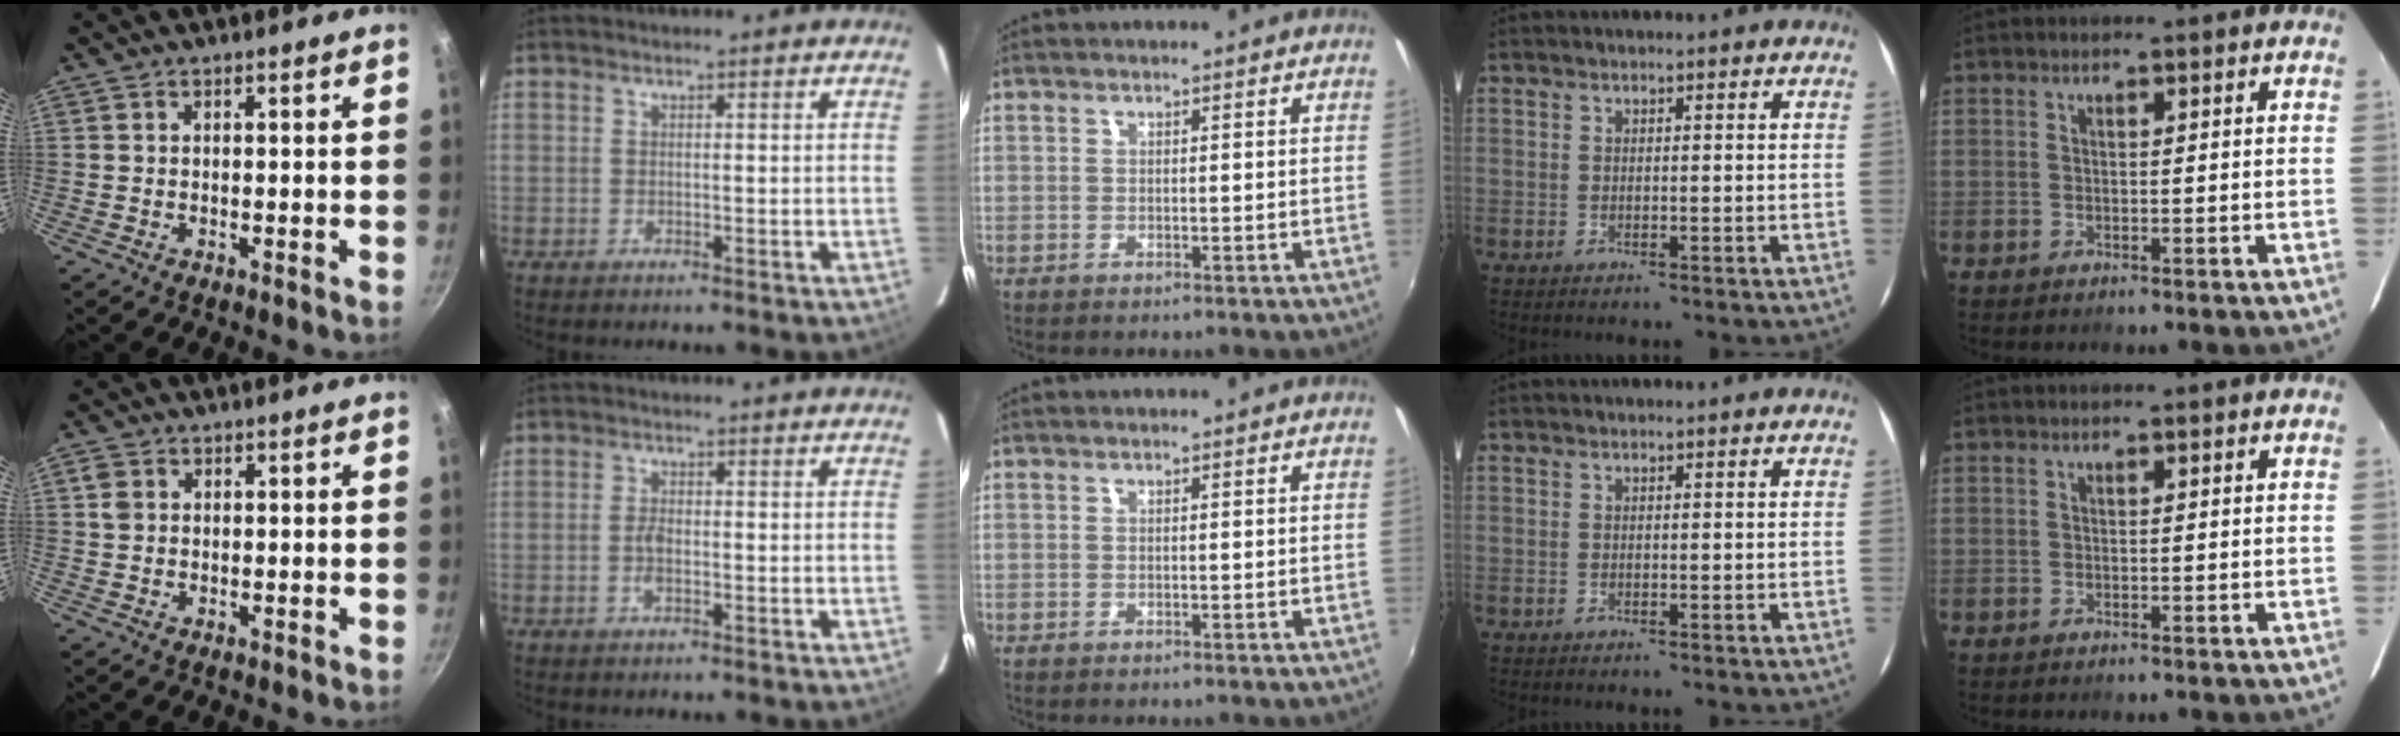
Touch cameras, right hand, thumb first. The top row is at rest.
{"thumb": {"total": 2.3, "force": [0.6, 1.9, 1.1], "torque": [-0.015, 0.003, 0.010]}, "index": {"total": 2.4, "force": [-0.7, 1.1, 2.0], "torque": [-0.044, 0.001, -0.014]}}